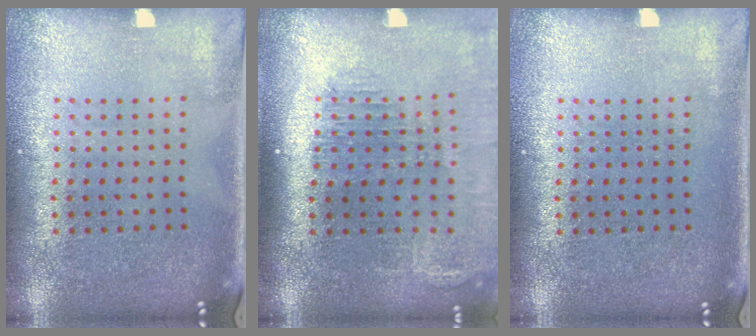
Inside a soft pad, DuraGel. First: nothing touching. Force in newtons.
{"total": 1.6, "press": 1.5, "slide": 0.6}
{"total": 0.0}